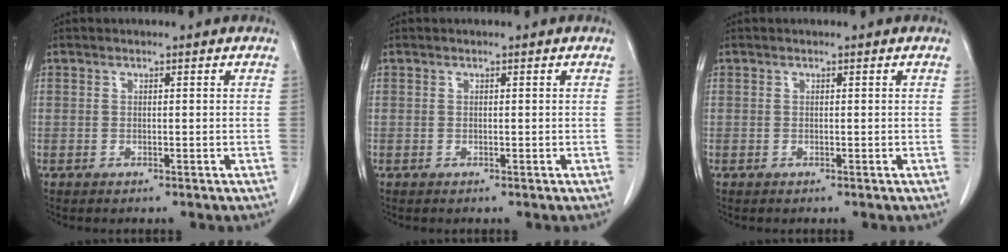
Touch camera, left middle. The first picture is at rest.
{"total": 0.0}
{"total": 0.0}